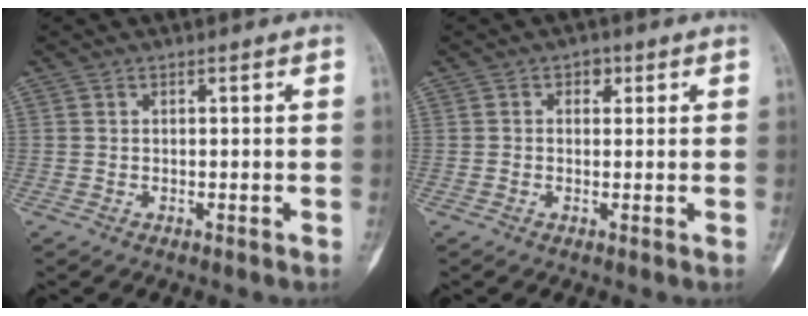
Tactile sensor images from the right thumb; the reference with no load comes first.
{"total": 1.8, "force": [0.7, 1.3, 0.9], "torque": [-0.001, 0.002, 0.003]}